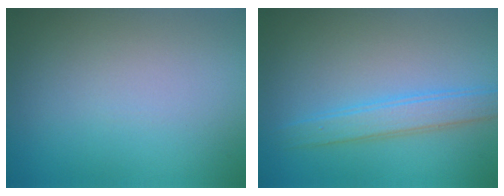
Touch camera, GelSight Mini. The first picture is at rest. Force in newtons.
{"total": 3.0, "press": 2.9, "slide": 0.2}